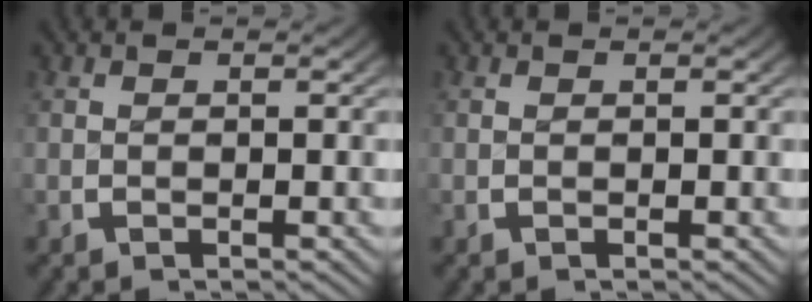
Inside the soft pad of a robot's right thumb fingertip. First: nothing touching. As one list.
[{"total": 0.0}]